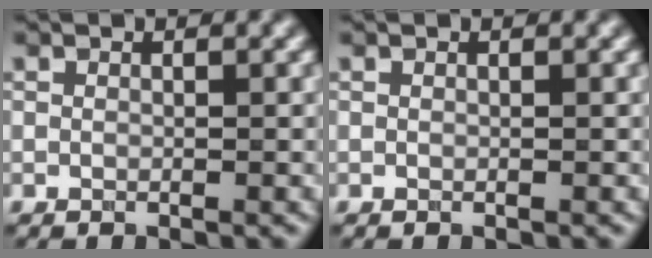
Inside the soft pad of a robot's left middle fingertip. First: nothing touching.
{"total": 0.0}